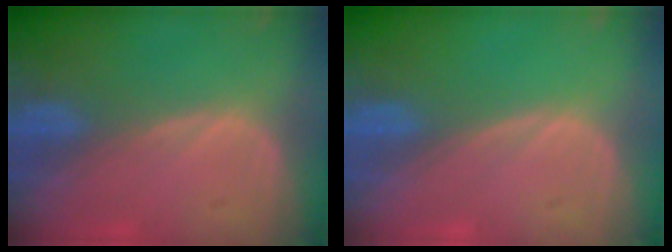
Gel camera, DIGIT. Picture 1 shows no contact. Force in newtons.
{"total": 0.0}